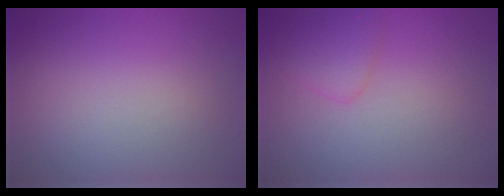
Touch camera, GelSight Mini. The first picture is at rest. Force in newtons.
{"total": 1.8, "press": 1.8, "slide": 0.2}